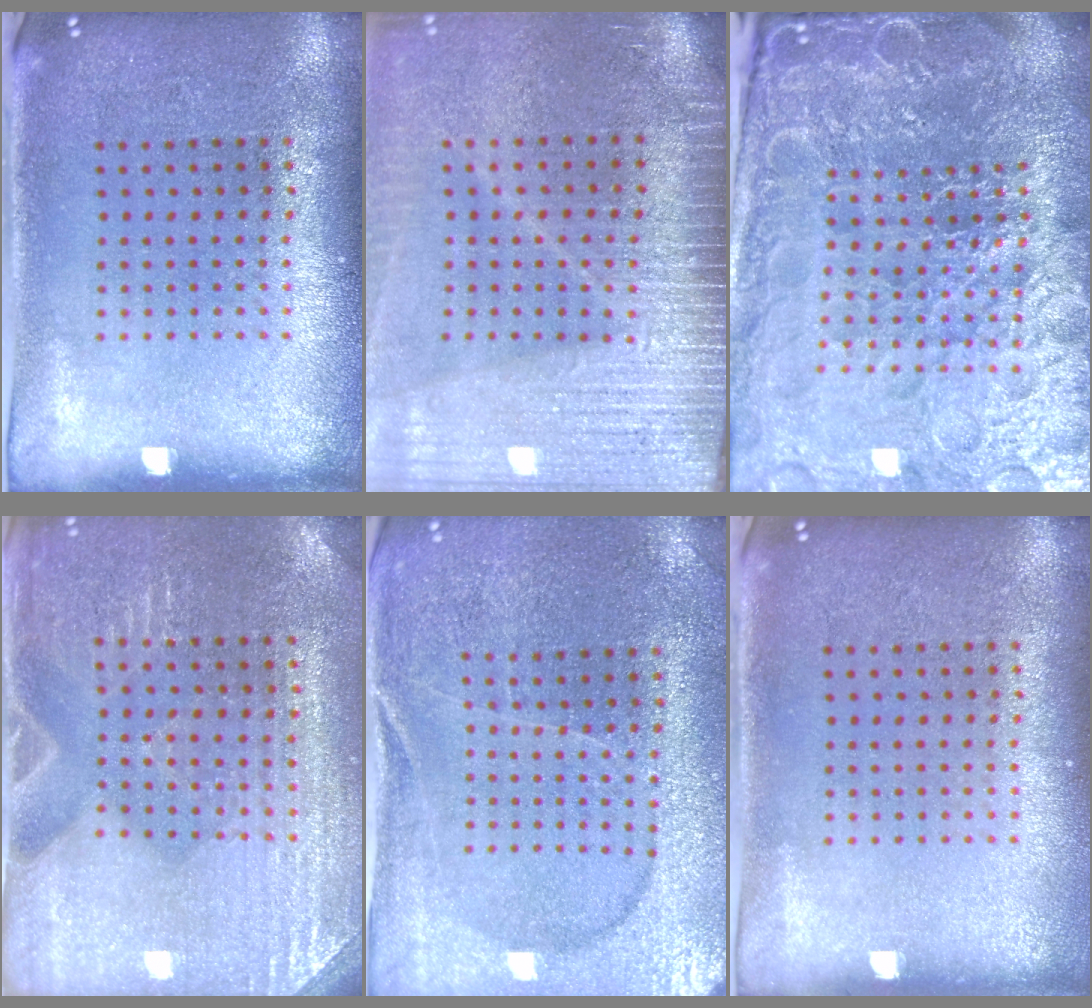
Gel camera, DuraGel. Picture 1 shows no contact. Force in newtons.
{"total": 4.0, "press": 3.5, "slide": 2.0}
{"total": 6.8, "press": 6.0, "slide": 3.2}
{"total": 3.1, "press": 3.1, "slide": 0.3}
{"total": 1.8, "press": 1.8, "slide": 0.2}
{"total": 0.0}